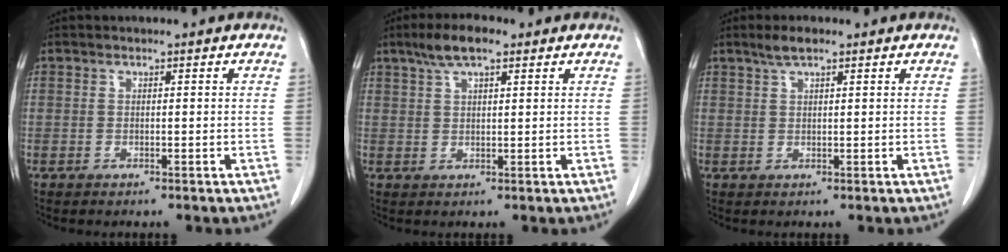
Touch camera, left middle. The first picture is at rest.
{"total": 5.5, "force": [3.5, 1.4, 3.9], "torque": [-0.081, 0.017, 0.063]}
{"total": 2.6, "force": [1.9, 0.5, 1.8], "torque": [-0.039, 0.009, 0.036]}